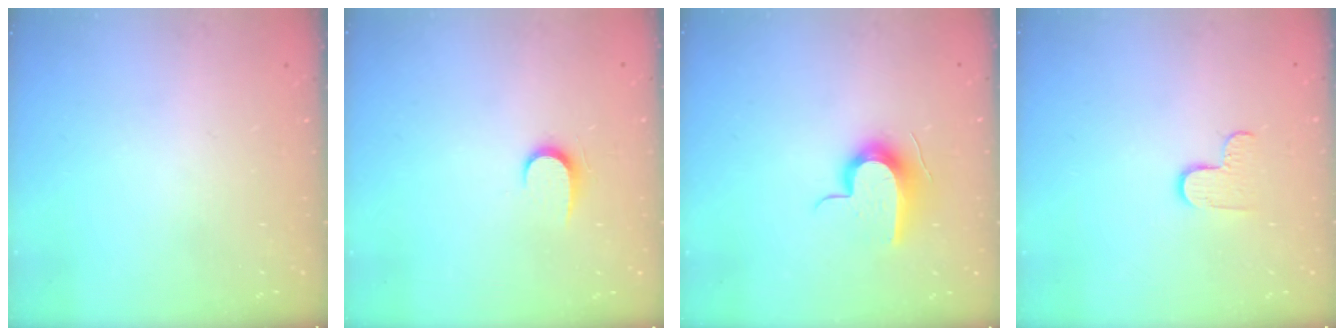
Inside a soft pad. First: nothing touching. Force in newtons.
{"total": 6.1, "press": 6.1, "slide": 0.6}
{"total": 10.7, "press": 10.6, "slide": 1.0}
{"total": 4.8, "press": 4.8, "slide": 0.4}